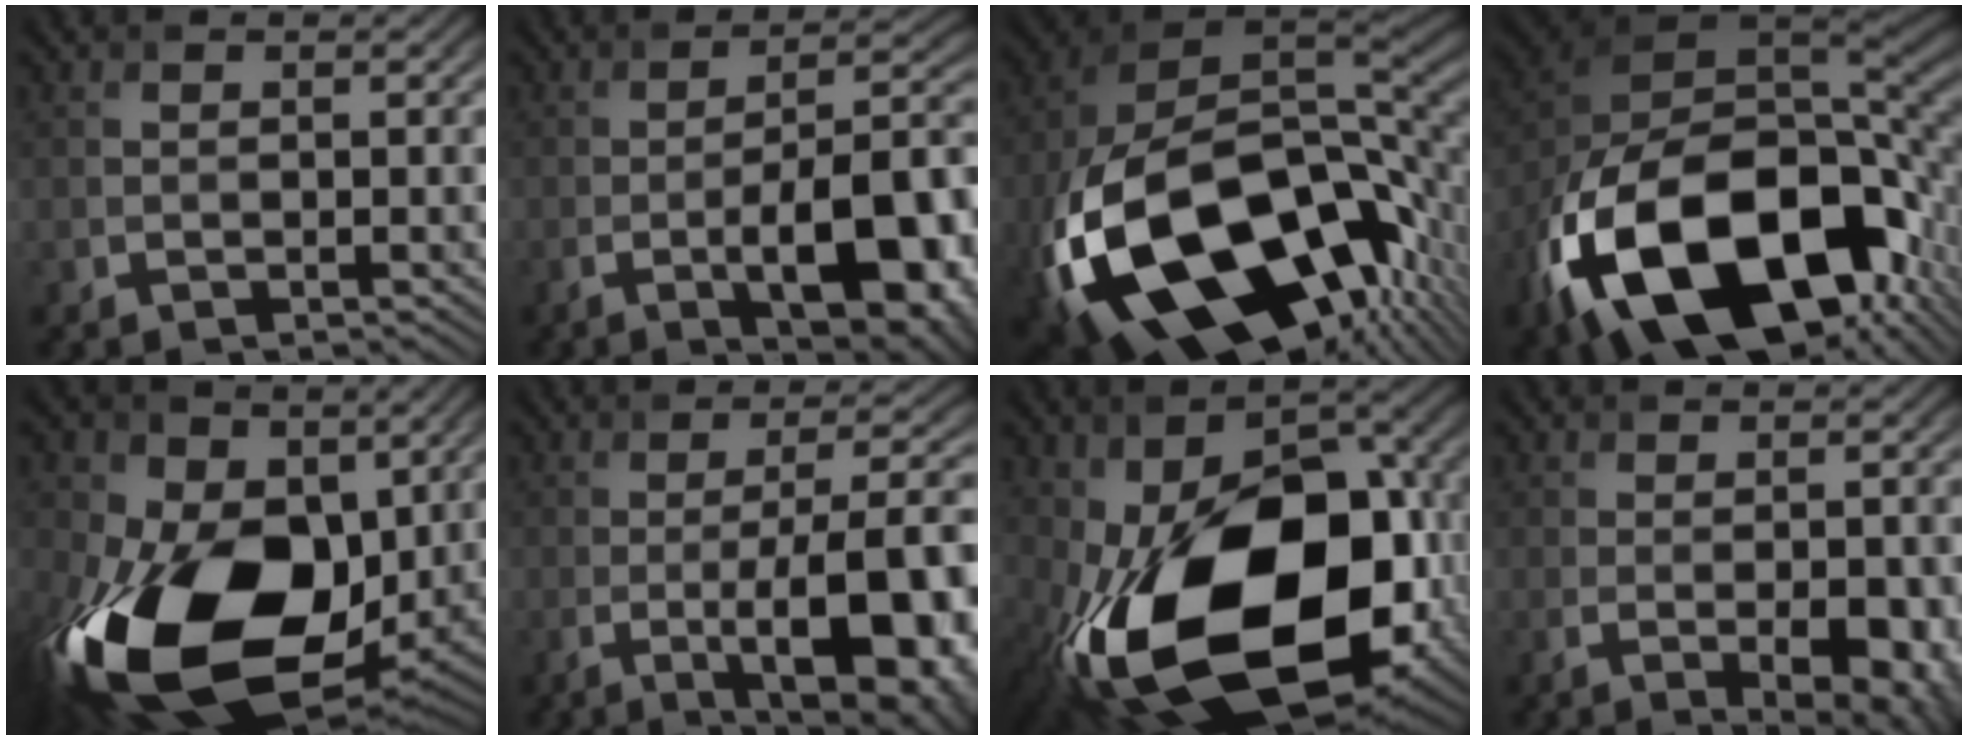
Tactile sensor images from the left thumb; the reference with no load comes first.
{"total": 13.1, "force": [-4.8, 4.2, 11.4], "torque": [-0.159, -0.001, -0.066]}
{"total": 22.4, "force": [-7.7, 11.6, 17.5], "torque": [-0.381, -0.052, -0.113]}
{"total": 21.9, "force": [-9.3, 11.8, 16.0], "torque": [-0.351, -0.062, -0.124]}
{"total": 20.9, "force": [-2.2, 13.8, 15.5], "torque": [-0.341, -0.069, -0.021]}
{"total": 13.3, "force": [-4.3, 3.7, 12.0], "torque": [-0.146, 0.000, -0.058]}
{"total": 20.9, "force": [-5.2, 11.9, 16.3], "torque": [-0.318, -0.042, -0.071]}
{"total": 4.5, "force": [-1.4, 1.5, 4.0], "torque": [-0.056, -0.010, -0.008]}